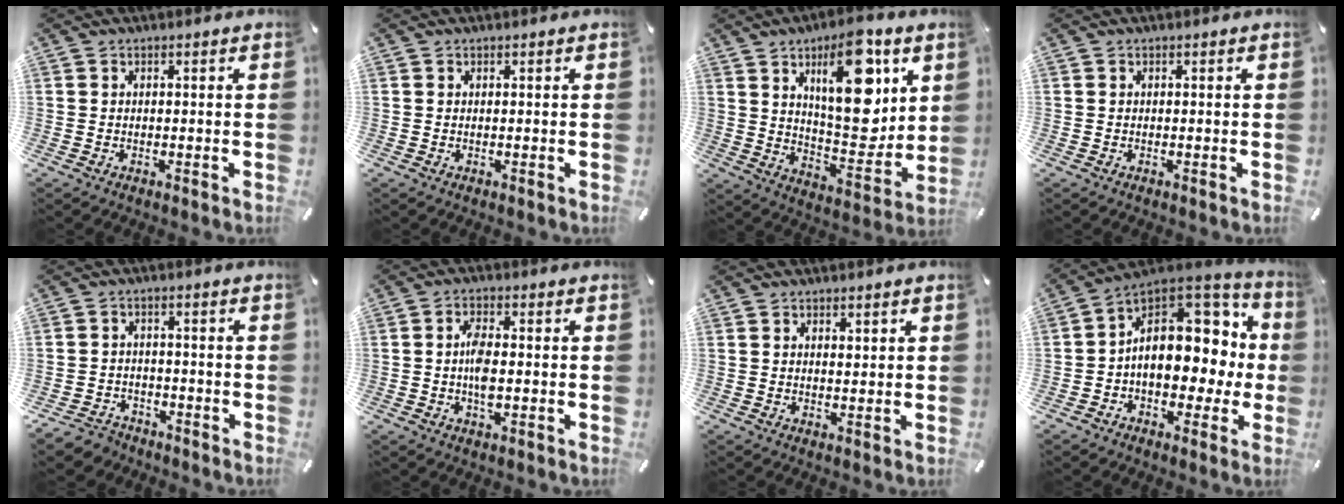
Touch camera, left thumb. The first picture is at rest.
{"total": 0.0}
{"total": 19.2, "force": [8.8, 8.6, 14.8], "torque": [-0.217, -0.052, 0.138]}
{"total": 0.0}
{"total": 4.4, "force": [-3.6, 2.4, 0.8], "torque": [-0.022, 0.016, -0.073]}
{"total": 5.6, "force": [-0.7, 2.6, 4.9], "torque": [-0.100, 0.004, -0.014]}
{"total": 0.9, "force": [0.5, 0.5, 0.5], "torque": [-0.002, -0.001, 0.006]}
{"total": 15.5, "force": [1.4, 11.1, 10.6], "torque": [-0.158, -0.019, 0.026]}